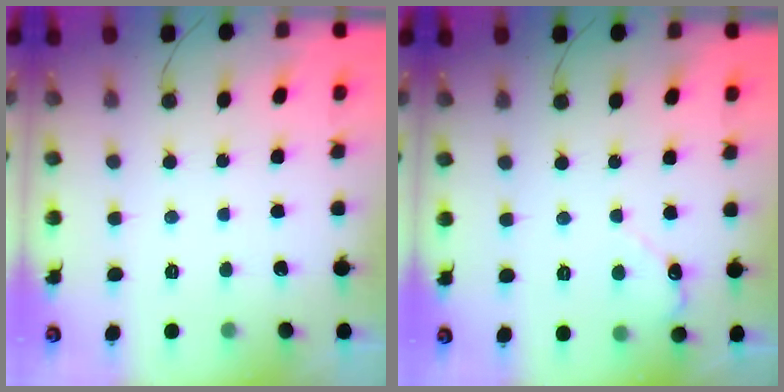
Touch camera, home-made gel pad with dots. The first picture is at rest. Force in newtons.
{"total": 2.8, "press": 2.7, "slide": 0.3}